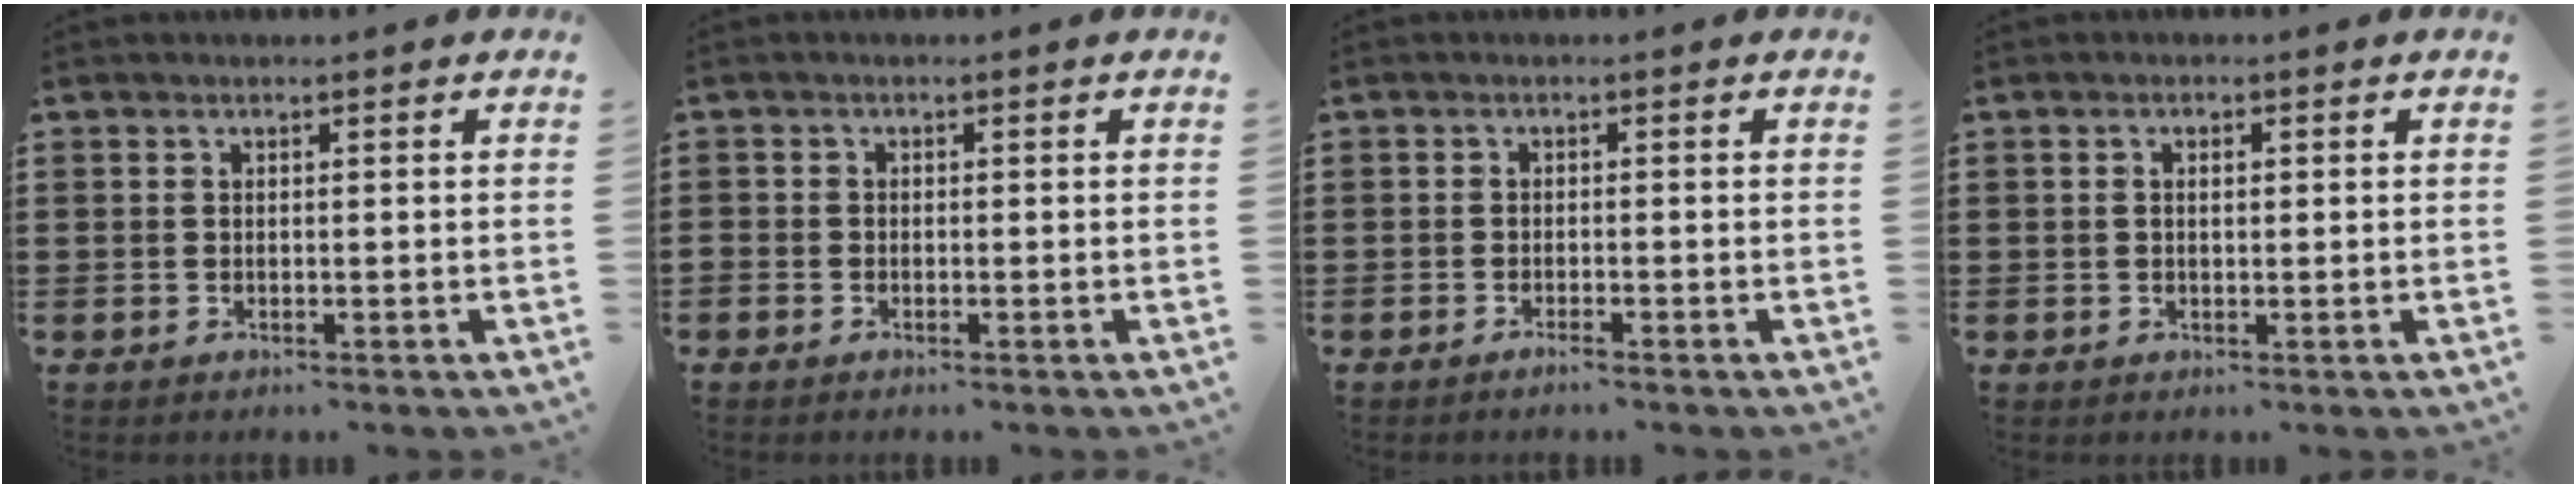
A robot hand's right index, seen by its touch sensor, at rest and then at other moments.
{"total": 0.8, "force": [-0.6, 0.5, 0.1], "torque": [-0.003, 0.002, -0.012]}
{"total": 1.0, "force": [-0.9, 0.0, 0.5], "torque": [-0.009, -0.004, -0.016]}
{"total": 1.4, "force": [0.1, 0.5, 1.3], "torque": [-0.024, 0.005, -0.001]}